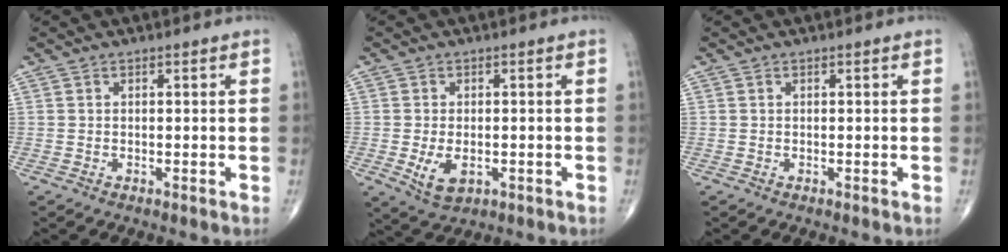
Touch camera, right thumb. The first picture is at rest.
{"total": 5.3, "force": [-1.3, 3.1, 4.1], "torque": [-0.072, -0.006, -0.014]}
{"total": 0.0}